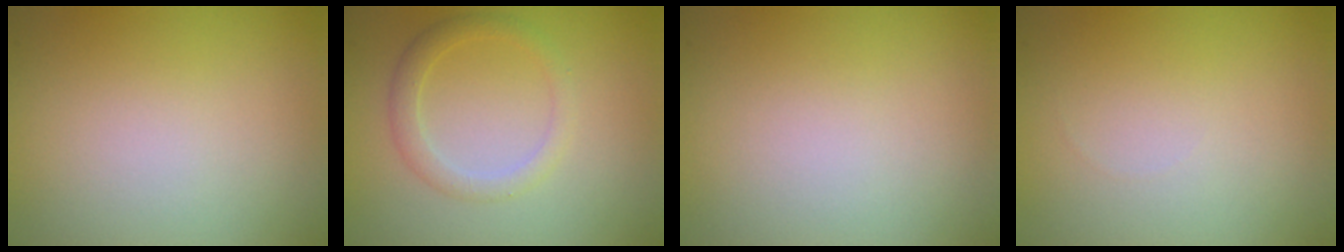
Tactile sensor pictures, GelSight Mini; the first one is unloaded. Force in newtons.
{"total": 2.1, "press": 2.1, "slide": 0.1}
{"total": 0.0}
{"total": 0.0}